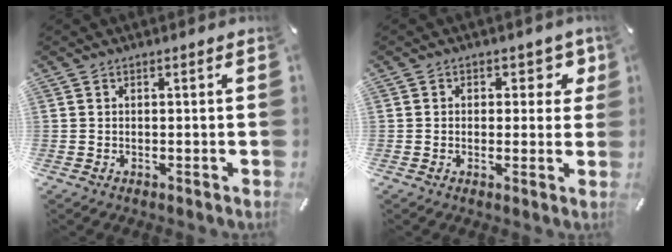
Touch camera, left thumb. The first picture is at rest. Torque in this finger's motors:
{"motor_torque": [0.07, -0.11, -0.10, 0.25, -0.02]}